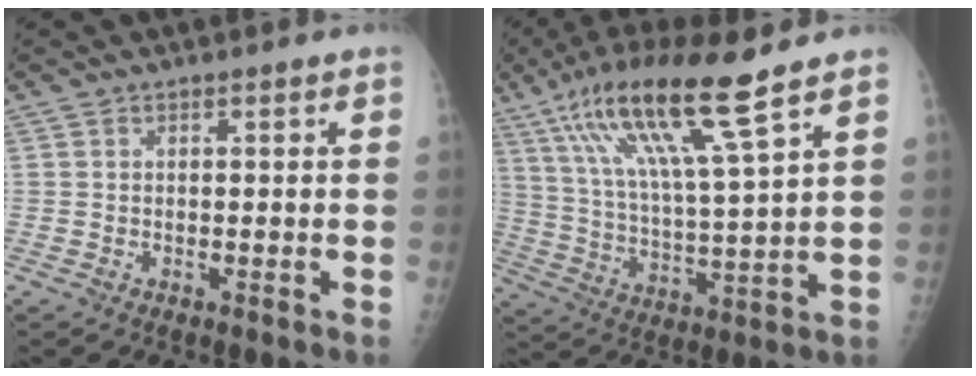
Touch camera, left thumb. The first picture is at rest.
{"total": 17.5, "force": [10.8, 1.4, 13.7], "torque": [-0.257, -0.037, 0.203]}